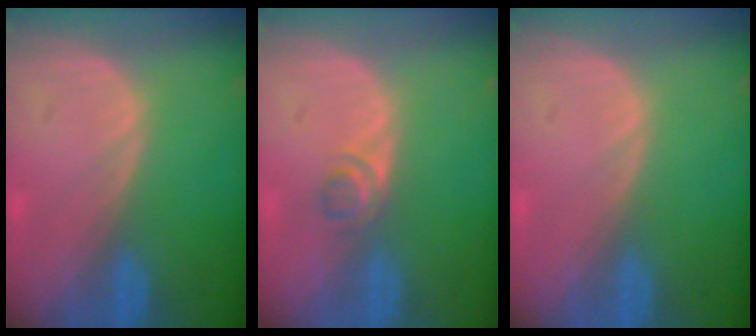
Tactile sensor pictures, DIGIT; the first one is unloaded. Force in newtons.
{"total": 2.2, "press": 2.0, "slide": 0.9}
{"total": 0.0}